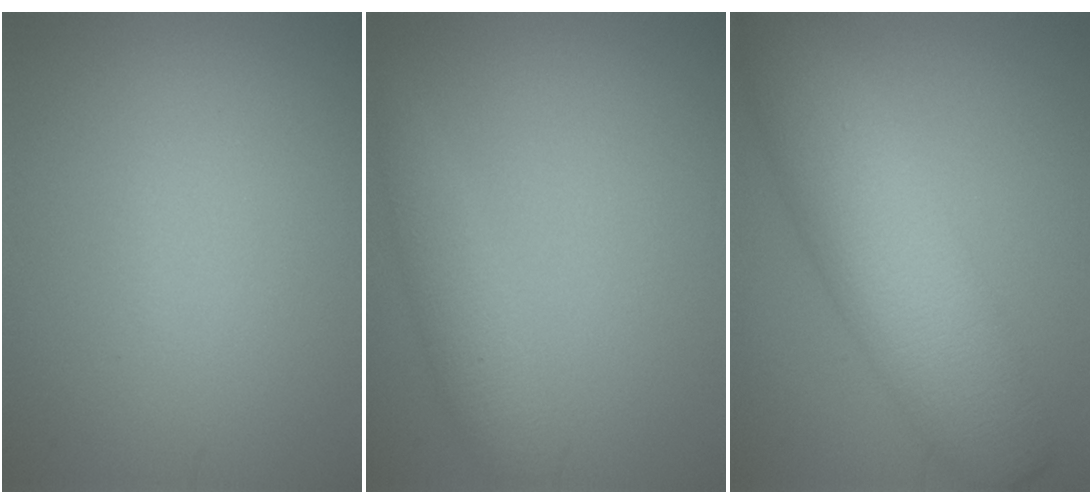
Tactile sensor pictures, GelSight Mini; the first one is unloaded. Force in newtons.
{"total": 2.3, "press": 2.3, "slide": 0.0}
{"total": 8.1, "press": 8.1, "slide": 0.0}